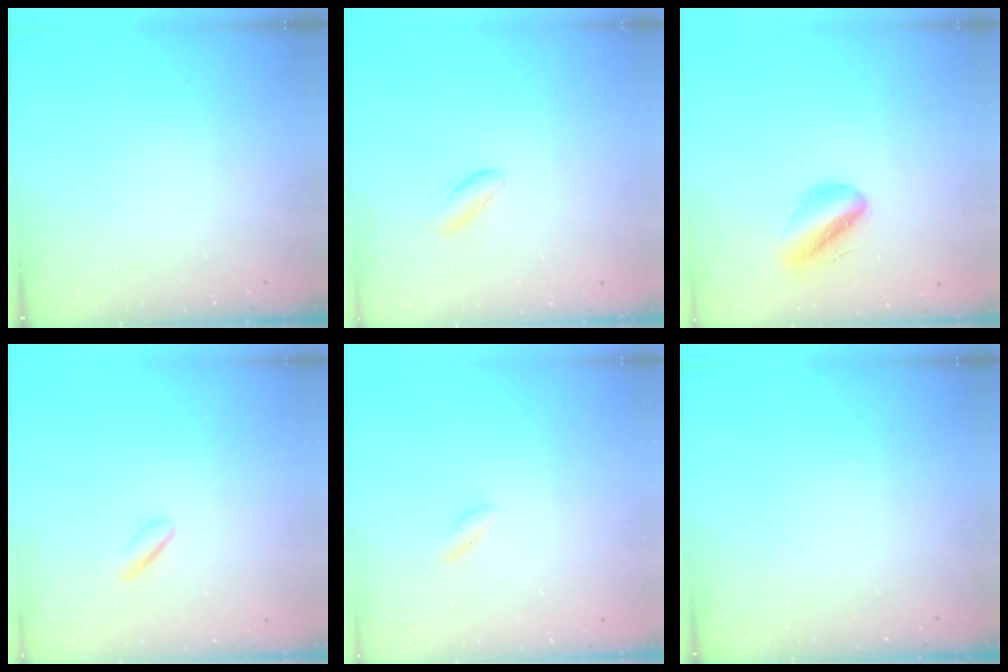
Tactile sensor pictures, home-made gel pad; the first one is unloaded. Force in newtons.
{"total": 2.1, "press": 2.1, "slide": 0.3}
{"total": 9.1, "press": 8.7, "slide": 2.6}
{"total": 1.3, "press": 1.0, "slide": 0.8}
{"total": 2.0, "press": 1.6, "slide": 1.2}
{"total": 0.0}